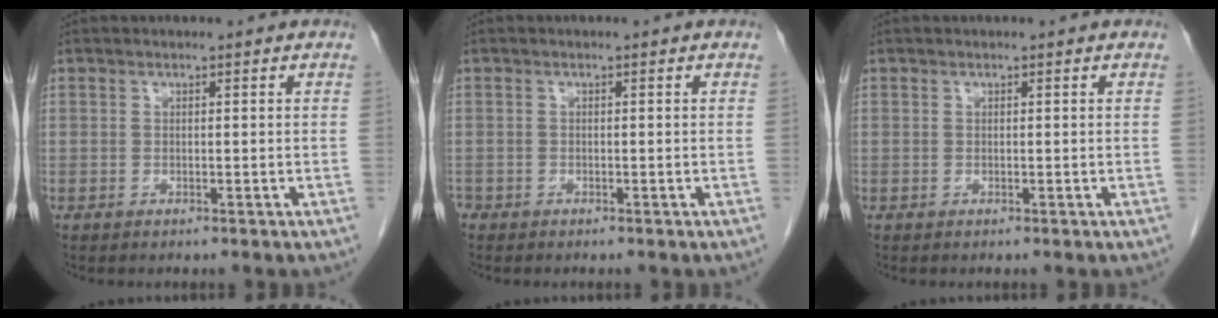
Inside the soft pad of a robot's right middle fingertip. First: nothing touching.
{"total": 1.2, "force": [-0.9, 0.7, 0.2], "torque": [-0.009, -0.001, -0.016]}
{"total": 0.0}